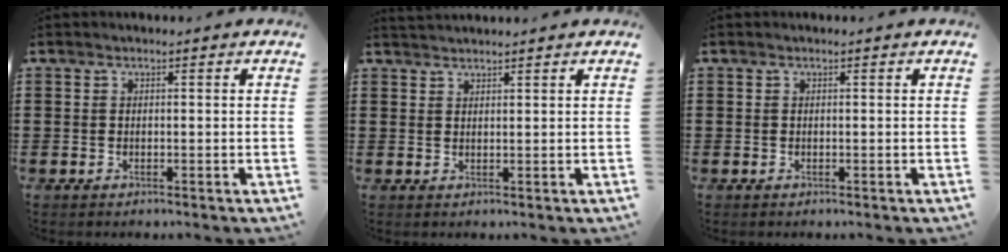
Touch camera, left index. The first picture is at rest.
{"total": 1.4, "force": [1.4, -0.1, 0.1], "torque": [-0.004, 0.001, 0.029]}
{"total": 0.0}